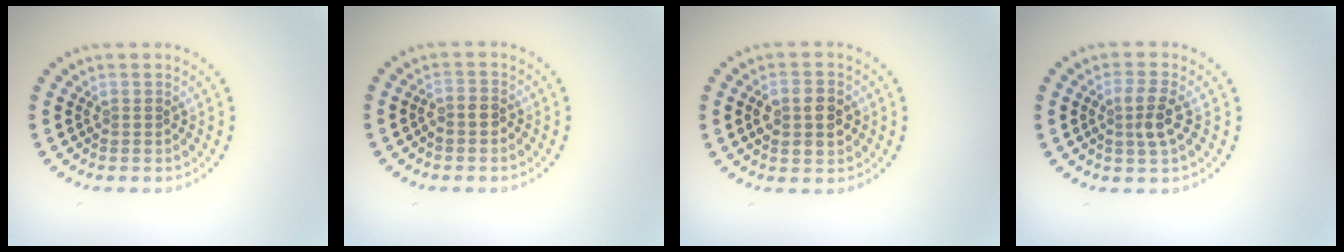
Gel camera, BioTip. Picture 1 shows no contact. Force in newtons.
{"total": 1.1, "press": 0.9, "slide": 0.6}
{"total": 3.8, "press": 3.8, "slide": 0.2}
{"total": 2.5, "press": 2.3, "slide": 0.9}